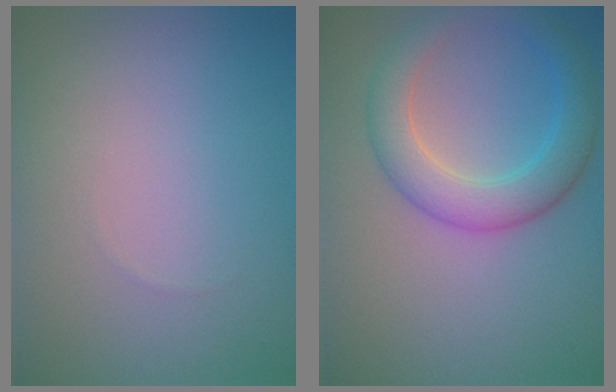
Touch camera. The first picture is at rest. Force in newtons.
{"total": 4.8, "press": 4.8, "slide": 0.1}